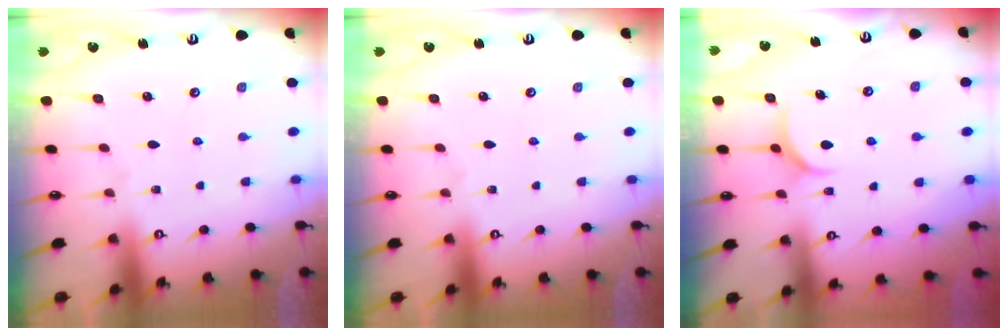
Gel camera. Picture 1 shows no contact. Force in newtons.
{"total": 0.0}
{"total": 4.9, "press": 4.9, "slide": 0.7}